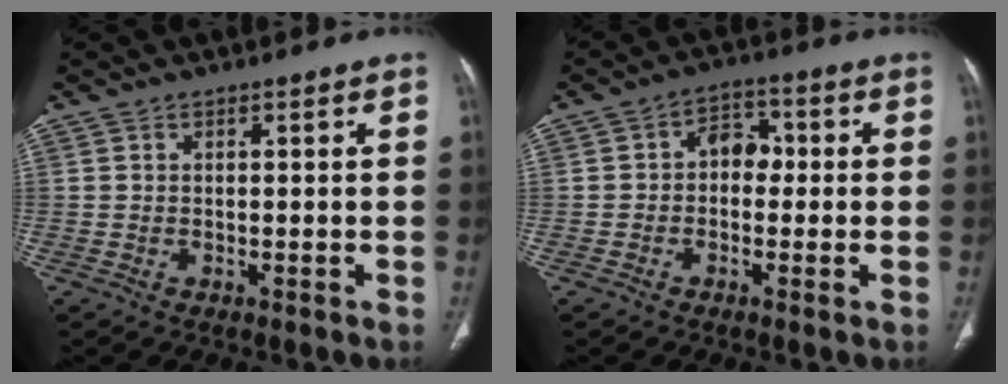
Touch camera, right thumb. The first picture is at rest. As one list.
[{"total": 5.2, "force": [0.0, 3.8, 3.6], "torque": [-0.023, 0.019, -0.014]}]